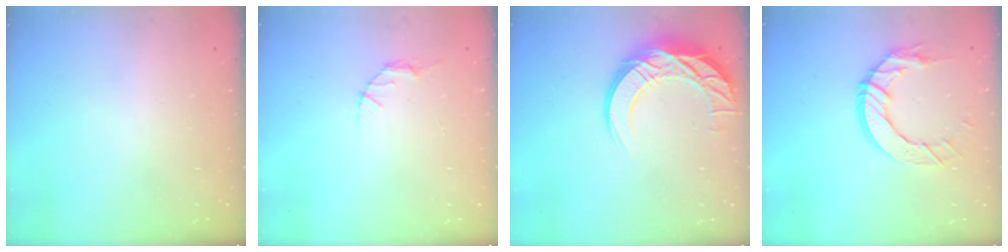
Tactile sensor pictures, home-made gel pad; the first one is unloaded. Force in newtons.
{"total": 2.7, "press": 2.7, "slide": 0.4}
{"total": 14.9, "press": 14.9, "slide": 1.3}
{"total": 11.6, "press": 11.6, "slide": 1.0}